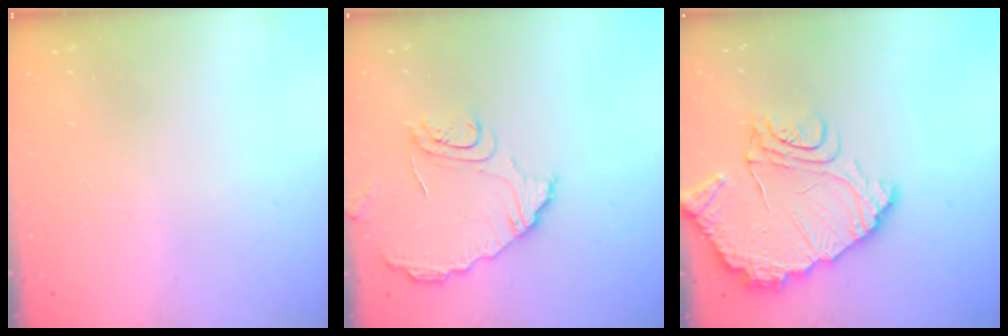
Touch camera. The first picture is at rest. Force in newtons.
{"total": 10.6, "press": 10.6, "slide": 0.7}
{"total": 15.0, "press": 14.9, "slide": 1.4}